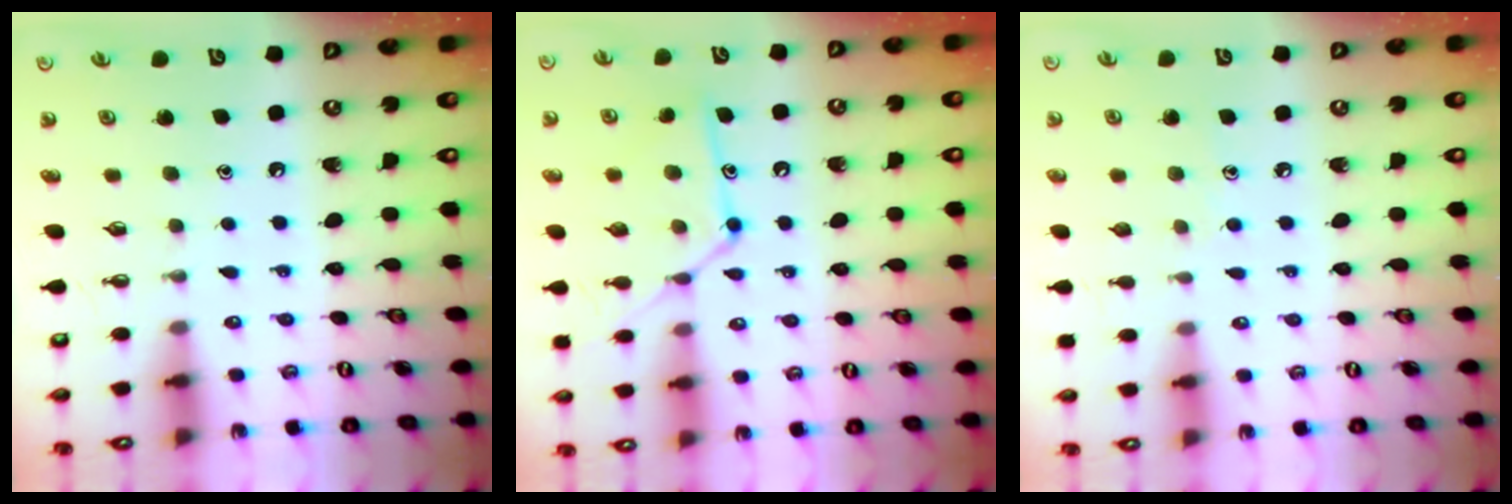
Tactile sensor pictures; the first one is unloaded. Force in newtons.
{"total": 13.2, "press": 13.1, "slide": 0.9}
{"total": 4.1, "press": 4.1, "slide": 0.5}